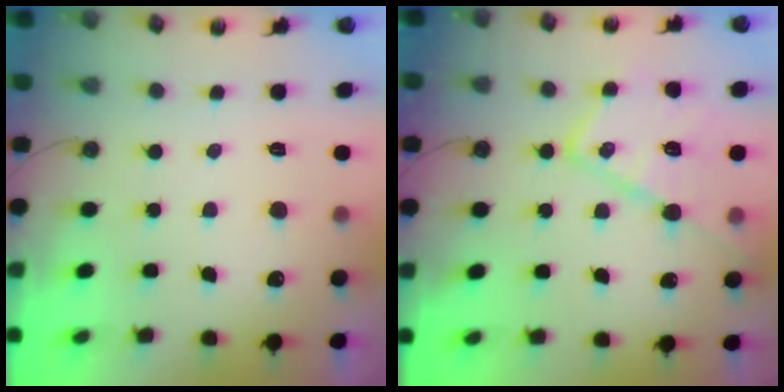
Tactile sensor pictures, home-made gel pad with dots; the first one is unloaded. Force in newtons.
{"total": 17.2, "press": 17.2, "slide": 1.2}